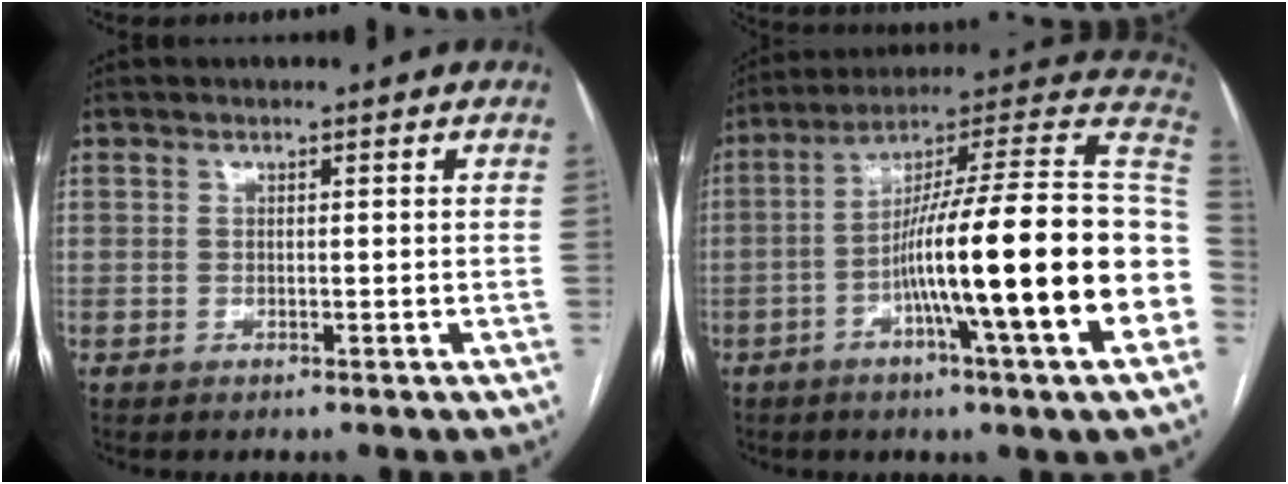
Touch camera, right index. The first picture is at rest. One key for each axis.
{"total": 26.0, "fx": -5.5, "fy": 0.7, "fz": 25.4, "tx": -0.299, "ty": 0.011, "tz": -0.100}